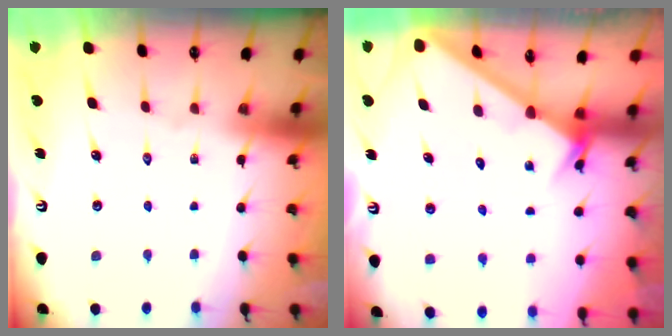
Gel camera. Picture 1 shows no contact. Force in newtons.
{"total": 2.6, "press": 2.6, "slide": 0.1}